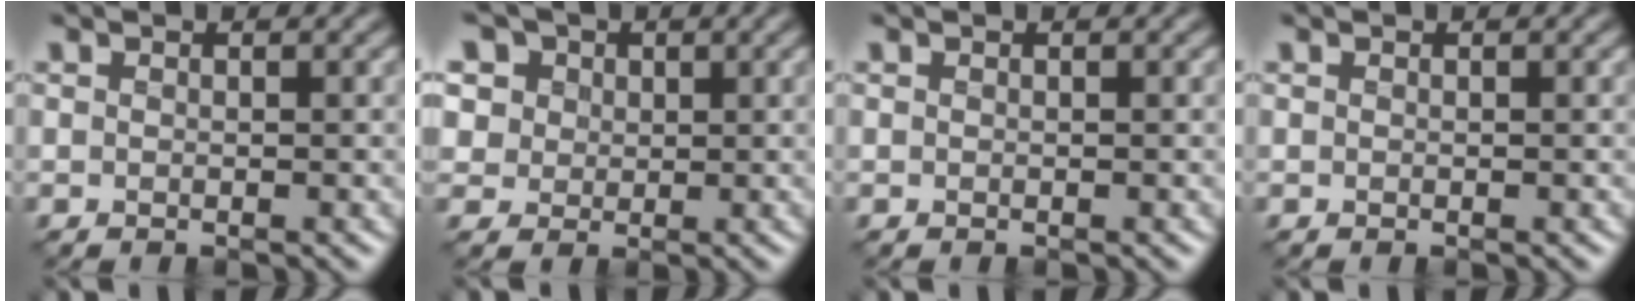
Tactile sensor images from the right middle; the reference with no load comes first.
{"total": 8.3, "force": [4.3, 6.3, 3.3], "torque": [-0.082, 0.019, 0.052]}
{"total": 0.0}
{"total": 0.0}